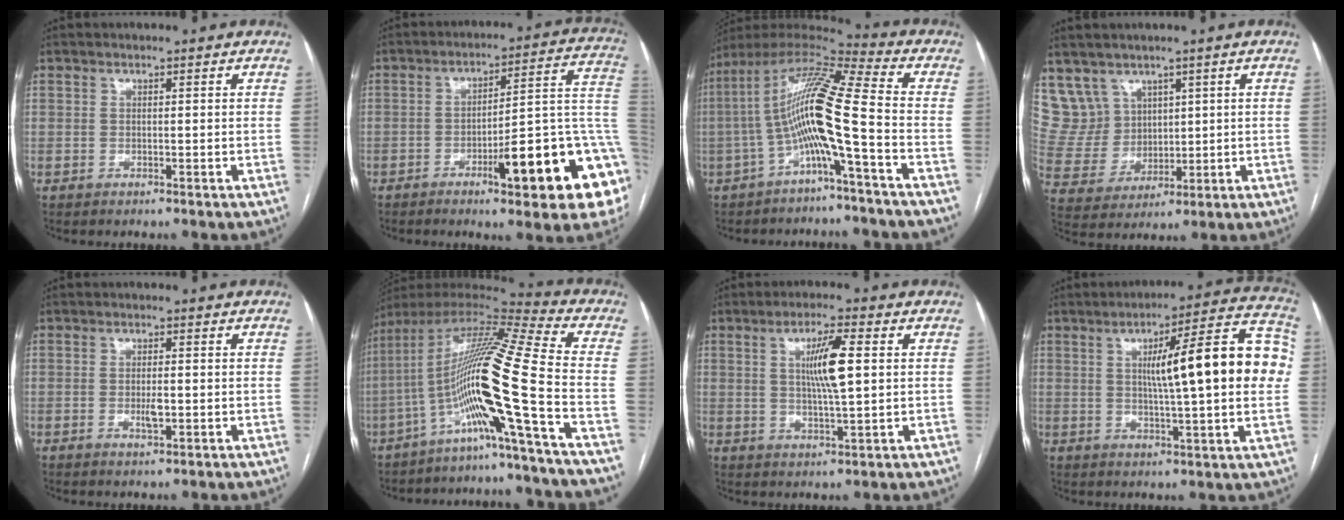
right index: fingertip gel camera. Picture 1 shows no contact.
{"total": 19.7, "force": [-6.6, 2.9, 18.3], "torque": [-0.154, 0.024, -0.081]}
{"total": 13.4, "force": [-3.2, -0.3, 13.1], "torque": [-0.248, 0.028, -0.069]}
{"total": 7.9, "force": [4.9, 6.1, 0.2], "torque": [-0.016, 0.029, 0.119]}
{"total": 2.6, "force": [-0.5, 0.7, 2.4], "torque": [-0.048, -0.001, -0.006]}
{"total": 18.0, "force": [-6.3, -2.3, 16.7], "torque": [-0.314, 0.008, -0.128]}
{"total": 7.5, "force": [1.5, 0.5, 7.3], "torque": [-0.133, -0.001, 0.026]}
{"total": 18.1, "force": [2.3, 2.1, 17.9], "torque": [-0.246, 0.036, 0.028]}